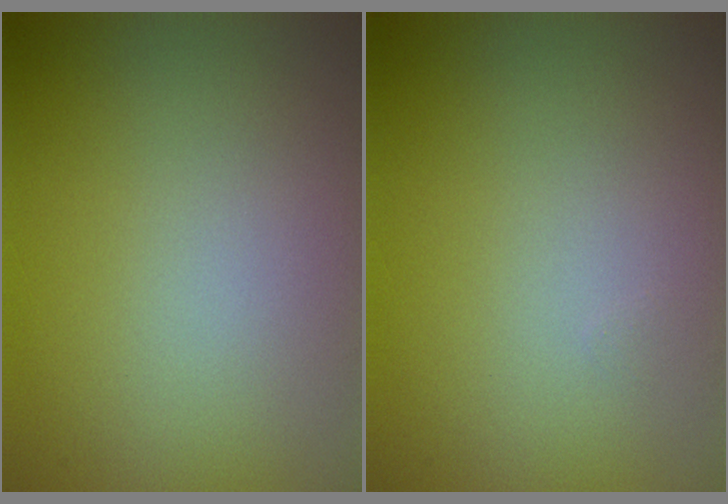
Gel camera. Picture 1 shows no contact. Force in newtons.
{"total": 0.0}